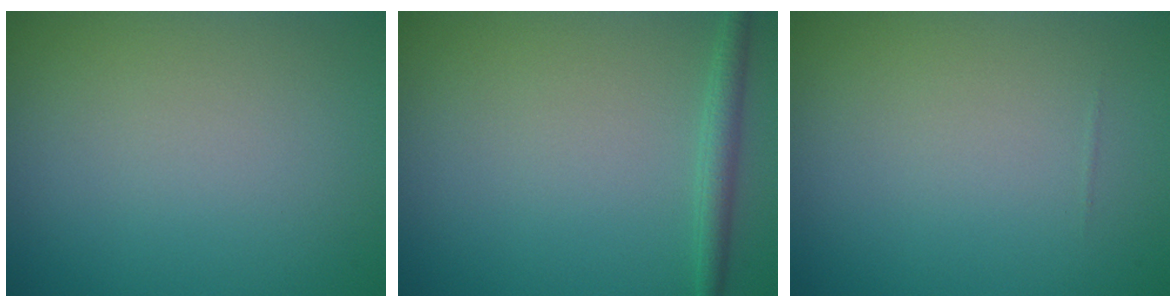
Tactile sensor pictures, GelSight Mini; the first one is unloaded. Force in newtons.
{"total": 1.8, "press": 1.8, "slide": 0.1}
{"total": 0.0}